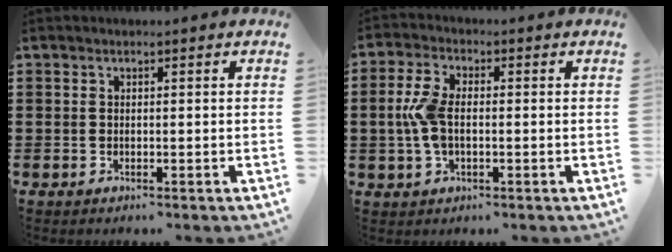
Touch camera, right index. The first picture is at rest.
{"total": 6.0, "force": [-0.2, 3.1, 5.2], "torque": [-0.134, -0.003, -0.014]}